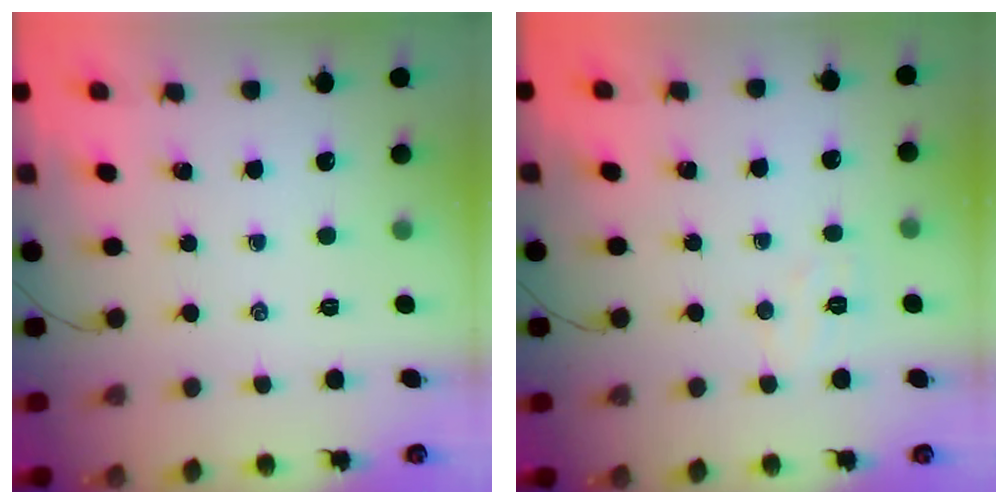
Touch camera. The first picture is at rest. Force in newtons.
{"total": 4.0, "press": 3.9, "slide": 0.8}